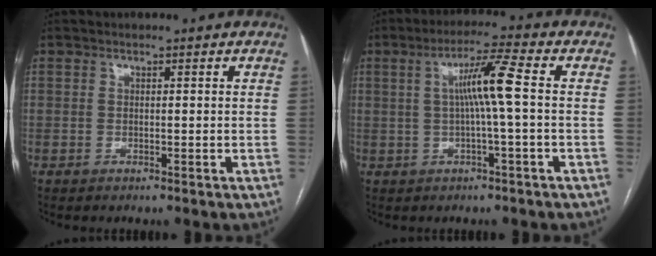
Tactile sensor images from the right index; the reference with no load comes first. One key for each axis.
{"total": 6.9, "fx": 0.4, "fy": -0.7, "fz": 6.9, "tx": -0.120, "ty": 0.013, "tz": 0.008}